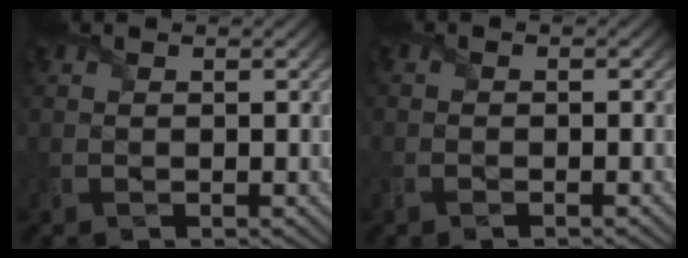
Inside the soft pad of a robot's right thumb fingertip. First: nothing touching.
{"total": 1.3, "force": [-0.9, 0.4, 0.7], "torque": [-0.016, -0.001, -0.018]}